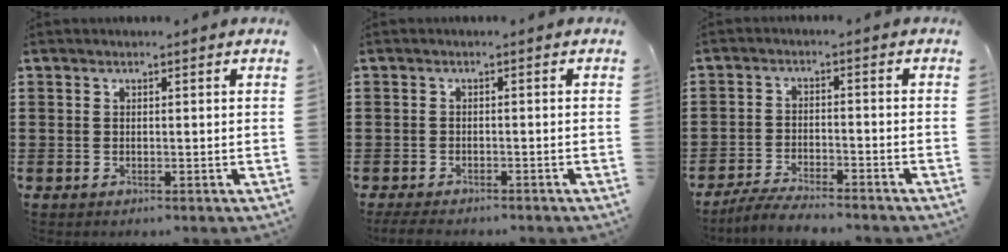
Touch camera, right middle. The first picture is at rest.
{"total": 1.7, "force": [-1.6, 0.4, 0.3], "torque": [-0.010, 0.002, -0.034]}
{"total": 4.1, "force": [-3.9, 0.2, 1.3], "torque": [-0.029, -0.003, -0.080]}